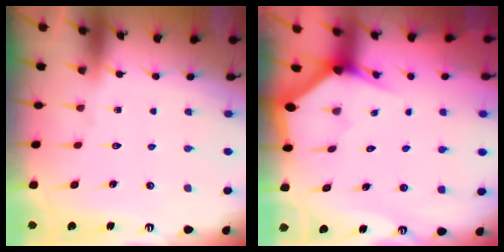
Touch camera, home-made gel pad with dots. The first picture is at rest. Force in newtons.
{"total": 2.8, "press": 2.8, "slide": 0.2}